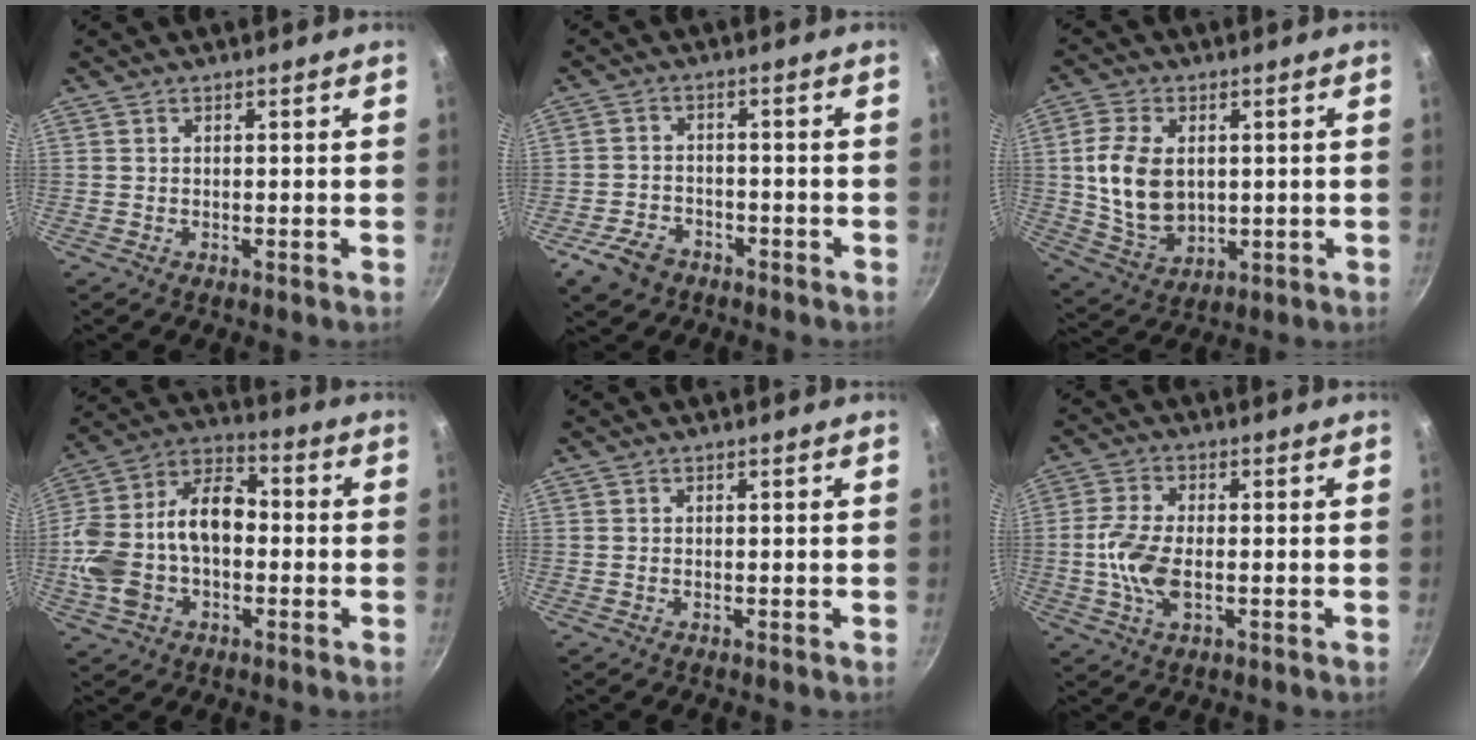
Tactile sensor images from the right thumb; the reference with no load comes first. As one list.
[{"total": 6.7, "force": [-4.1, 4.5, 2.7], "torque": [-0.049, 0.034, -0.070]}, {"total": 12.5, "force": [1.3, 8.5, 9.0], "torque": [-0.157, -0.010, 0.038]}, {"total": 19.6, "force": [-2.2, 12.9, 14.6], "torque": [-0.259, 0.050, -0.053]}, {"total": 0.0}, {"total": 8.2, "force": [-1.1, 4.2, 7.0], "torque": [-0.147, 0.007, -0.028]}]